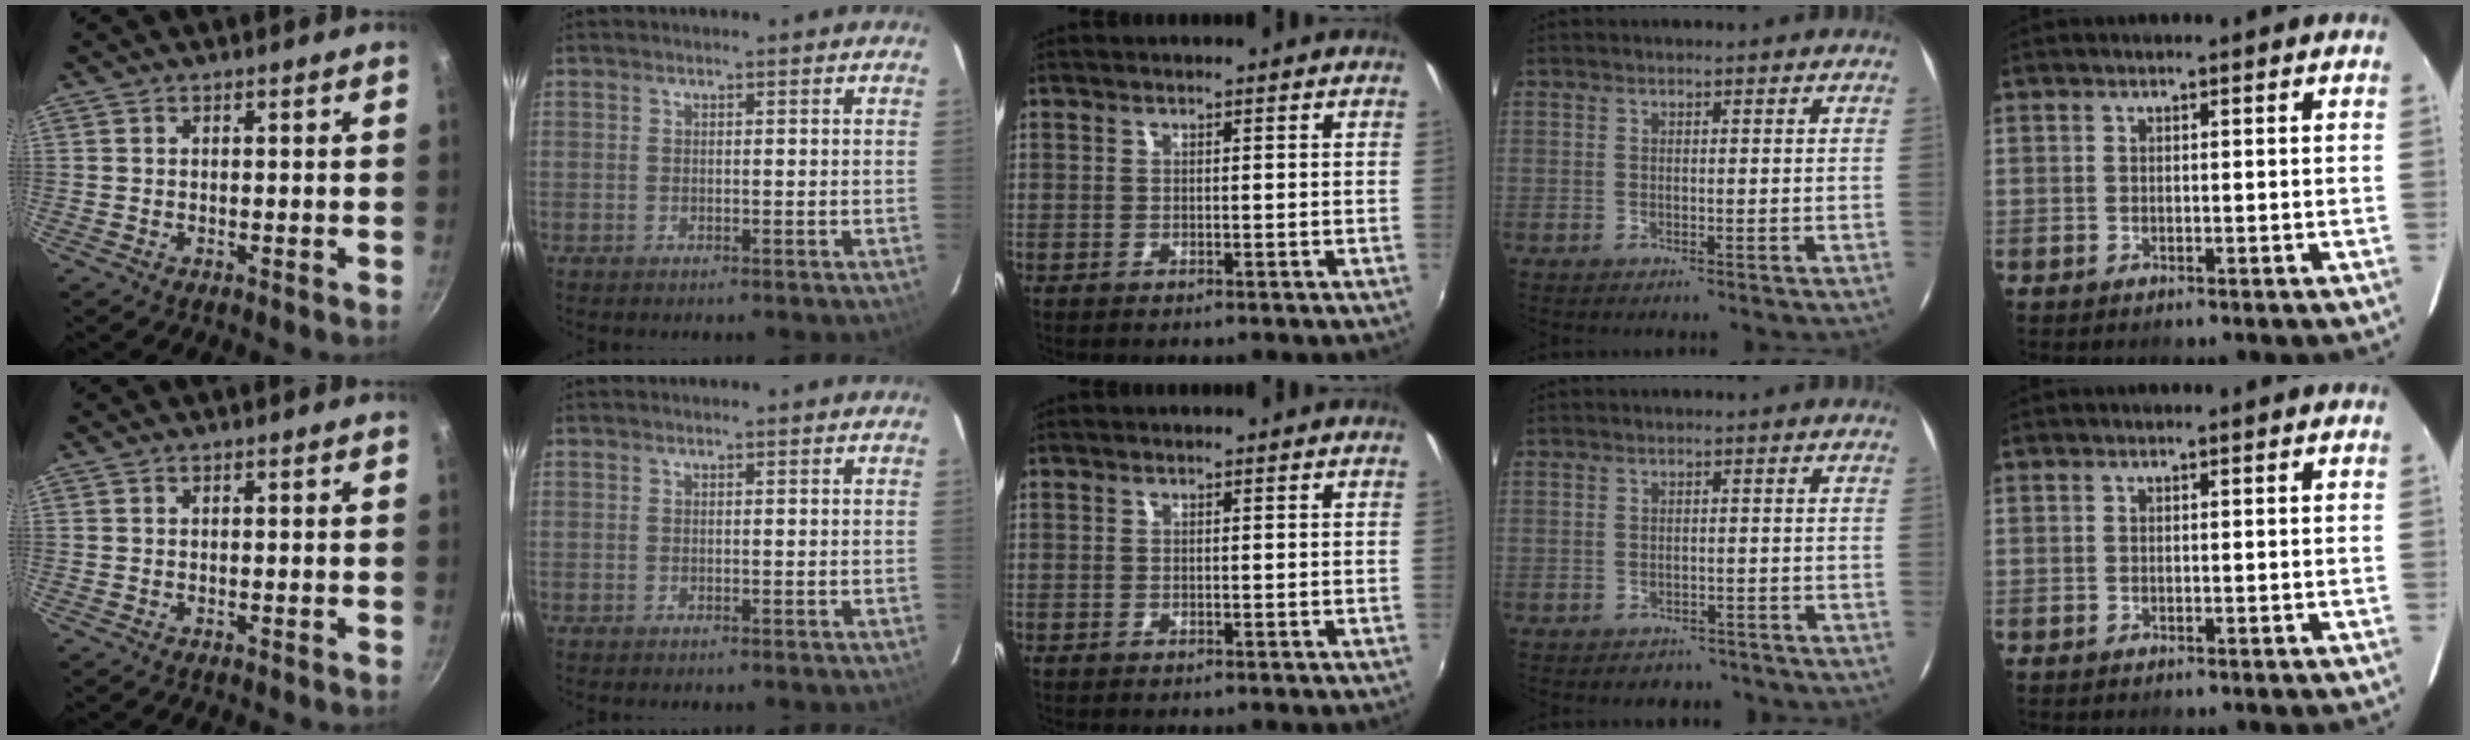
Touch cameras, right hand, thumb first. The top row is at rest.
{"ring": {"total": 4.0, "force": [-3.2, 2.3, 0.7], "torque": [-0.007, 0.010, -0.034]}}